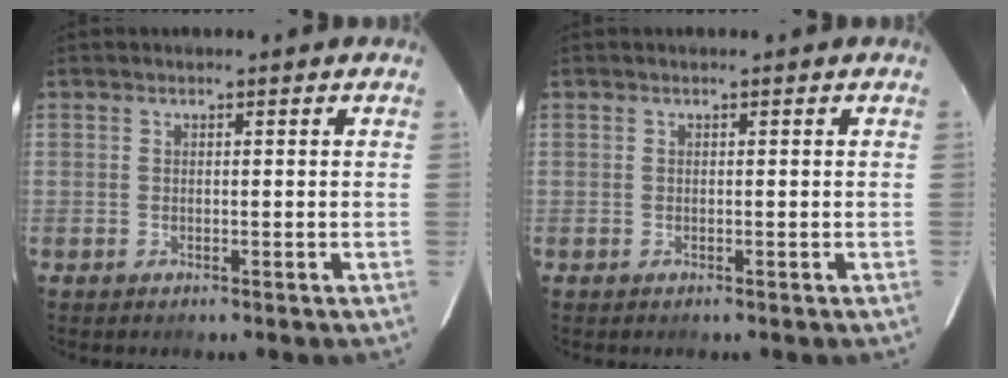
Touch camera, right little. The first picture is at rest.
{"total": 0.0}